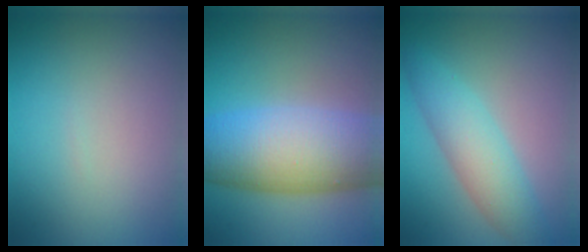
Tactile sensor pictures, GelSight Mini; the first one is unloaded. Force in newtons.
{"total": 12.4, "press": 12.4, "slide": 0.4}
{"total": 4.5, "press": 4.5, "slide": 0.1}